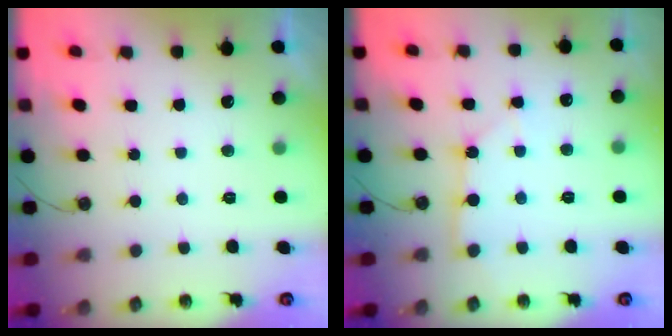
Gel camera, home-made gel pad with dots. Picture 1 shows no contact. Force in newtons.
{"total": 3.5, "press": 3.5, "slide": 0.3}